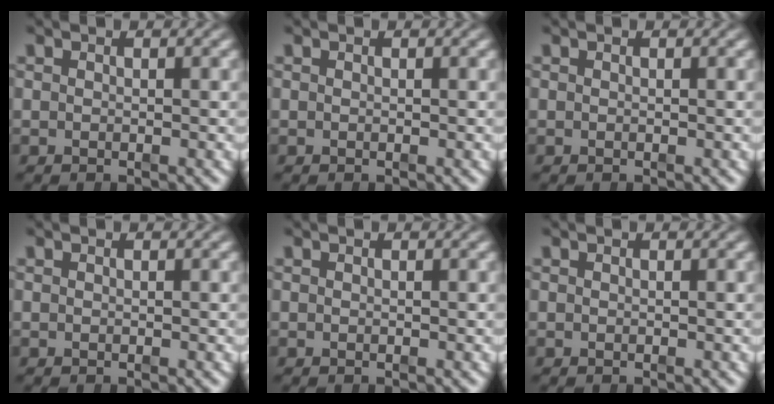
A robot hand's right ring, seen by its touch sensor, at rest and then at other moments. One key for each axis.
{"total": 0.0}
{"total": 0.0}
{"total": 0.0}
{"total": 0.0}
{"total": 0.0}